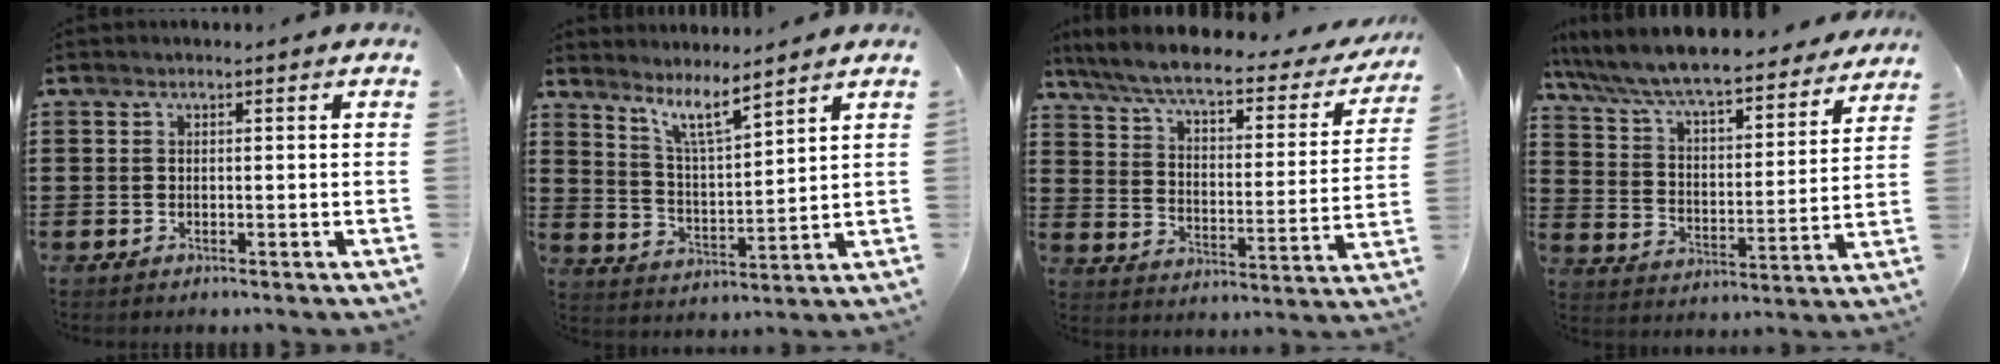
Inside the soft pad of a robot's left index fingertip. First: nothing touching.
{"total": 6.6, "force": [5.4, 0.4, 3.7], "torque": [-0.091, -0.024, 0.094]}
{"total": 6.4, "force": [5.3, 0.6, 3.6], "torque": [-0.093, -0.034, 0.086]}
{"total": 8.2, "force": [7.6, 0.2, 2.8], "torque": [-0.090, -0.054, 0.127]}